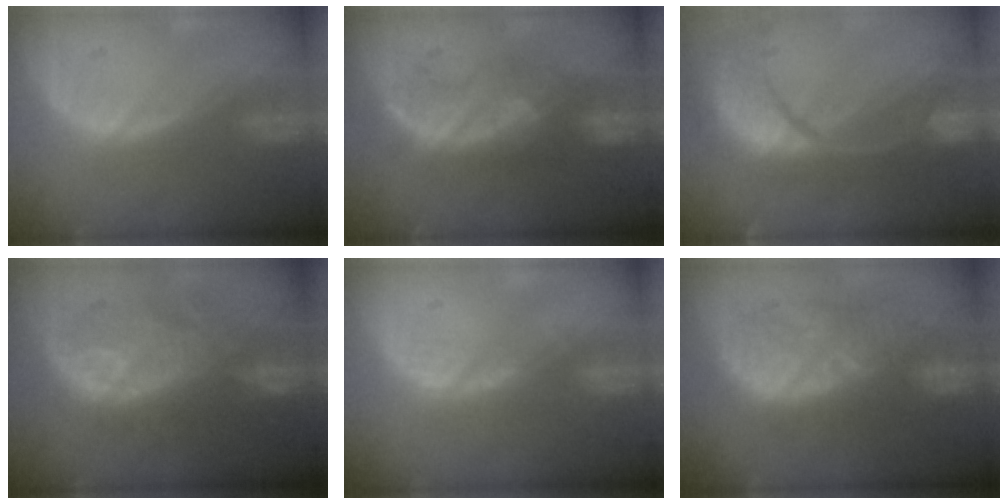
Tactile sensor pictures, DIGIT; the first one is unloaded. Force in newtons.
{"total": 7.7, "press": 7.5, "slide": 1.3}
{"total": 13.7, "press": 10.8, "slide": 8.4}
{"total": 10.5, "press": 10.2, "slide": 2.3}
{"total": 2.3, "press": 1.8, "slide": 1.5}
{"total": 9.4, "press": 9.4, "slide": 1.0}